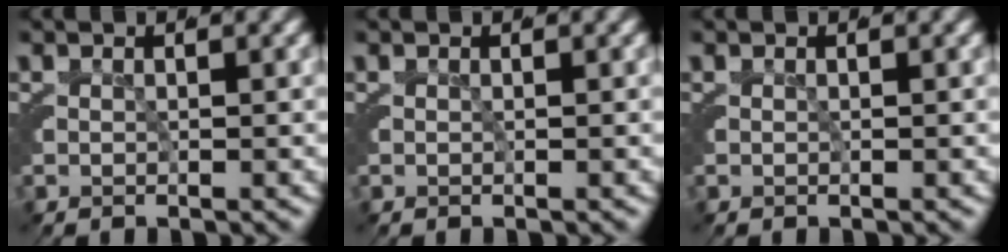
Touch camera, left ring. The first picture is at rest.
{"total": 0.0}
{"total": 0.0}